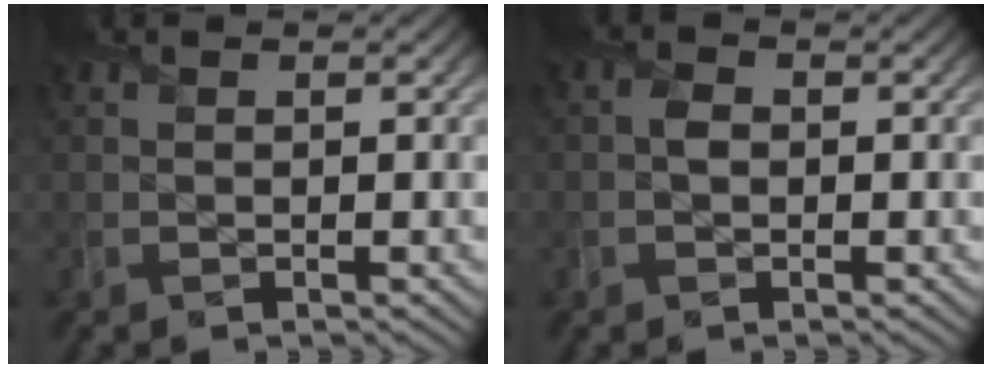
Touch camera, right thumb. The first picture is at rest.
{"total": 1.1, "force": [-0.2, 0.9, 0.6], "torque": [-0.008, 0.000, -0.006]}